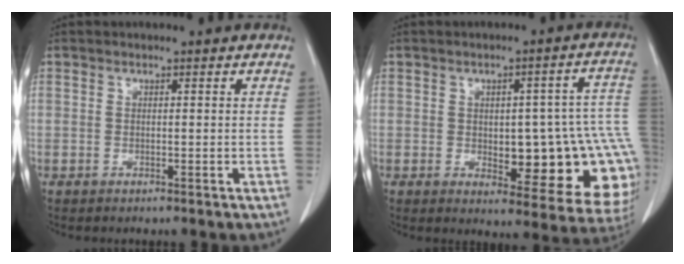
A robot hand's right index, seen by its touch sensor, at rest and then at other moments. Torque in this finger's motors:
{"motor_torque": [0.93, -0.47, 0.26, 0.06]}